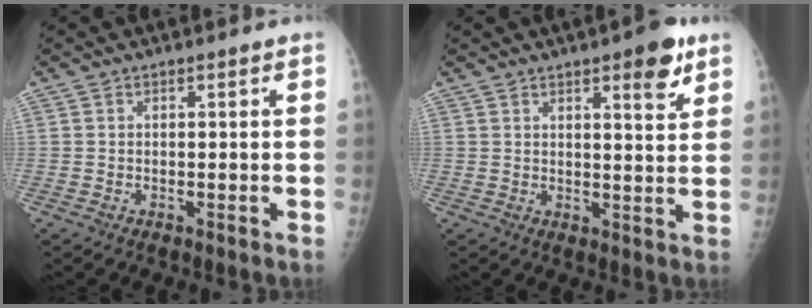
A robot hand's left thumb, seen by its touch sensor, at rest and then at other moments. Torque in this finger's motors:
{"motor_torque": [-0.03, 0.11, 0.00, -0.13, 0.05]}